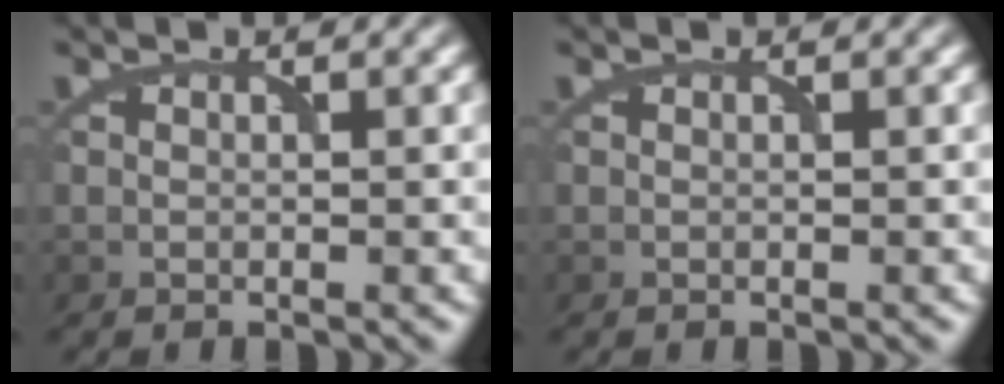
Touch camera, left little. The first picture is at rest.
{"total": 0.0}